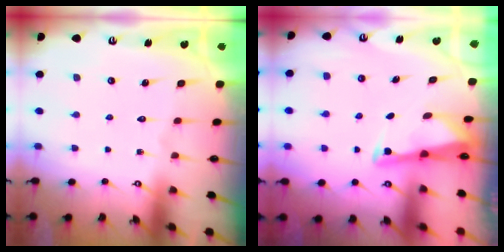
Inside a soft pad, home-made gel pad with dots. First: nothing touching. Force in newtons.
{"total": 2.5, "press": 2.5, "slide": 0.1}